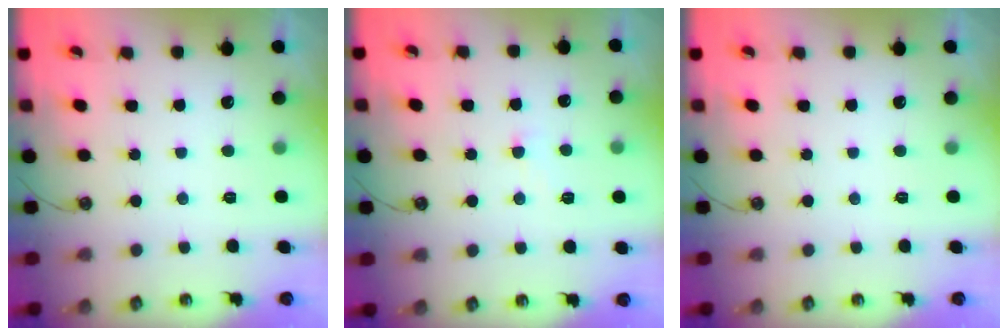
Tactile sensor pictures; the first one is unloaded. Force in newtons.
{"total": 3.4, "press": 3.4, "slide": 0.4}
{"total": 0.0}